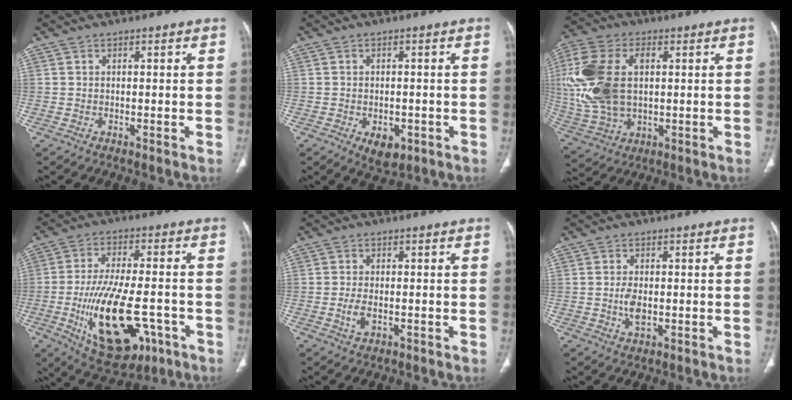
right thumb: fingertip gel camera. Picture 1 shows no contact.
{"total": 4.8, "force": [-1.9, 2.9, 3.3], "torque": [-0.039, 0.003, -0.016]}
{"total": 19.7, "force": [2.1, 12.2, 15.3], "torque": [-0.356, 0.001, 0.046]}
{"total": 19.6, "force": [-6.4, 9.1, 16.1], "torque": [-0.278, 0.012, -0.085]}
{"total": 3.3, "force": [-0.8, 1.7, 2.7], "torque": [-0.060, -0.001, -0.014]}
{"total": 3.6, "force": [-0.5, 1.9, 3.0], "torque": [-0.060, -0.003, -0.008]}